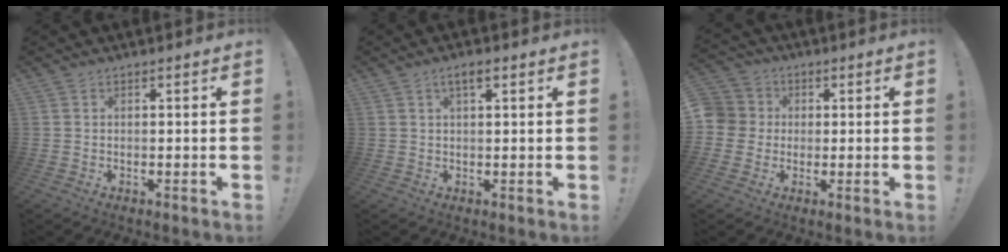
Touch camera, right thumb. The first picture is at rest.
{"total": 3.3, "force": [1.5, 1.1, 2.7], "torque": [-0.049, 0.001, 0.024]}
{"total": 6.7, "force": [0.0, 6.5, 1.5], "torque": [-0.033, 0.007, 0.001]}